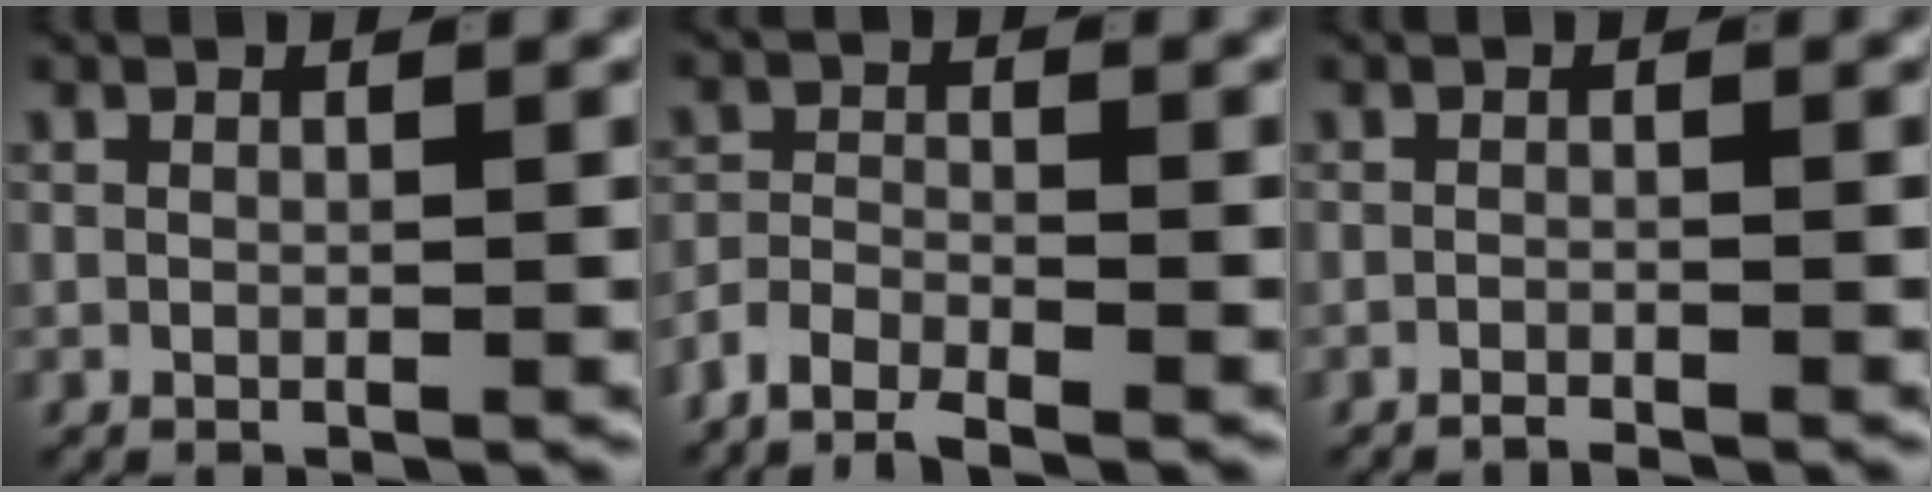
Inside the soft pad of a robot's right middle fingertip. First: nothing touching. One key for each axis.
{"total": 3.4, "fx": -2.9, "fy": 1.1, "fz": 1.6, "tx": -0.024, "ty": -0.003, "tz": -0.056}
{"total": 1.2, "fx": -1.2, "fy": 0.1, "fz": 0.2, "tx": -0.003, "ty": -0.003, "tz": -0.022}